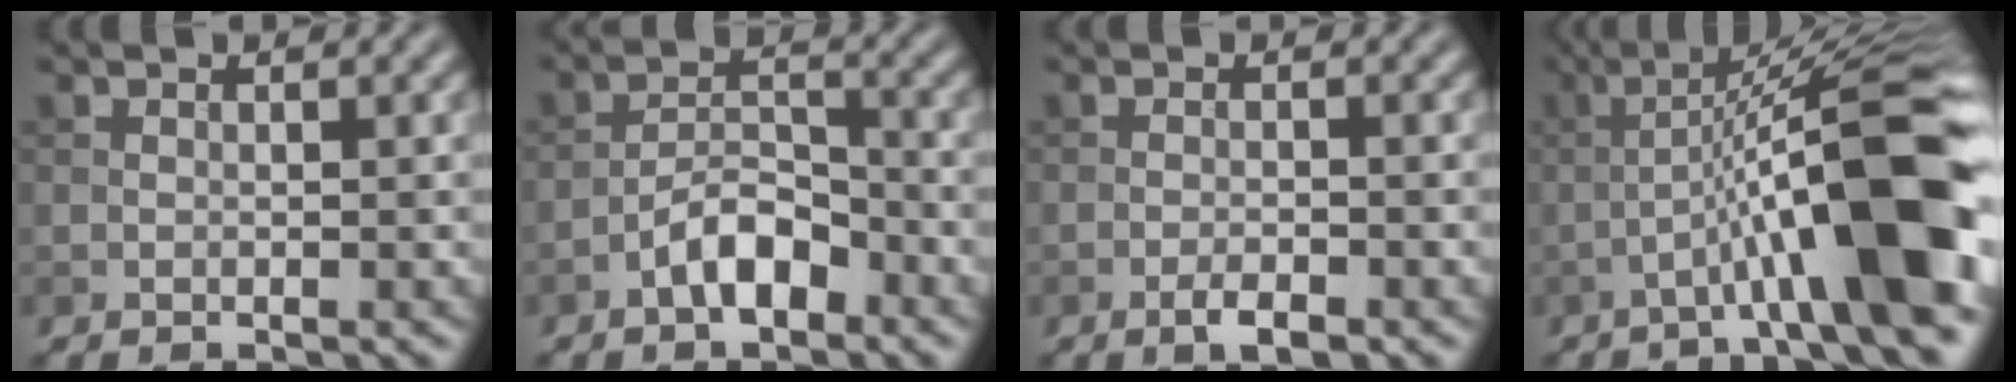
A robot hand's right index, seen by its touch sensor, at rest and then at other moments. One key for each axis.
{"total": 3.7, "fx": -2.3, "fy": 1.6, "fz": 2.5, "tx": -0.038, "ty": 0.013, "tz": -0.046}
{"total": 2.0, "fx": -1.2, "fy": 0.5, "fz": 1.6, "tx": -0.028, "ty": 0.000, "tz": -0.023}
{"total": 12.5, "fx": -3.3, "fy": 1.6, "fz": 12.0, "tx": -0.178, "ty": 0.033, "tz": -0.046}